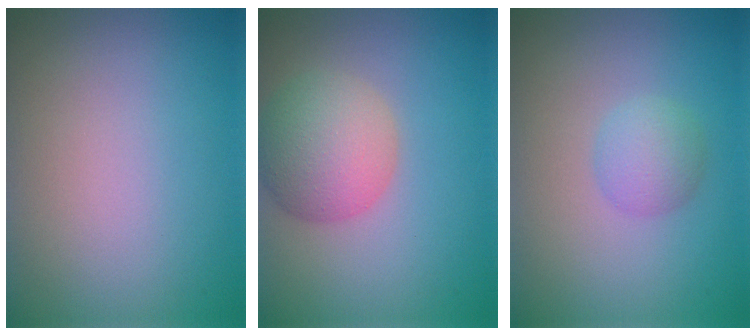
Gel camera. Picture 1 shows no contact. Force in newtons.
{"total": 5.4, "press": 5.4, "slide": 0.4}
{"total": 2.1, "press": 2.1, "slide": 0.1}